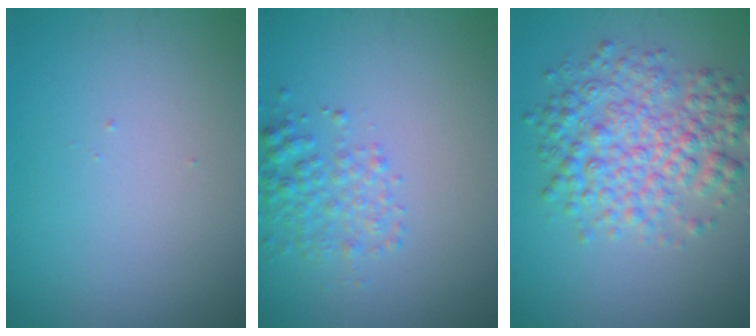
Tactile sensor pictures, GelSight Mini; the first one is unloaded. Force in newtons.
{"total": 2.5, "press": 2.5, "slide": 0.1}
{"total": 5.9, "press": 5.9, "slide": 0.0}